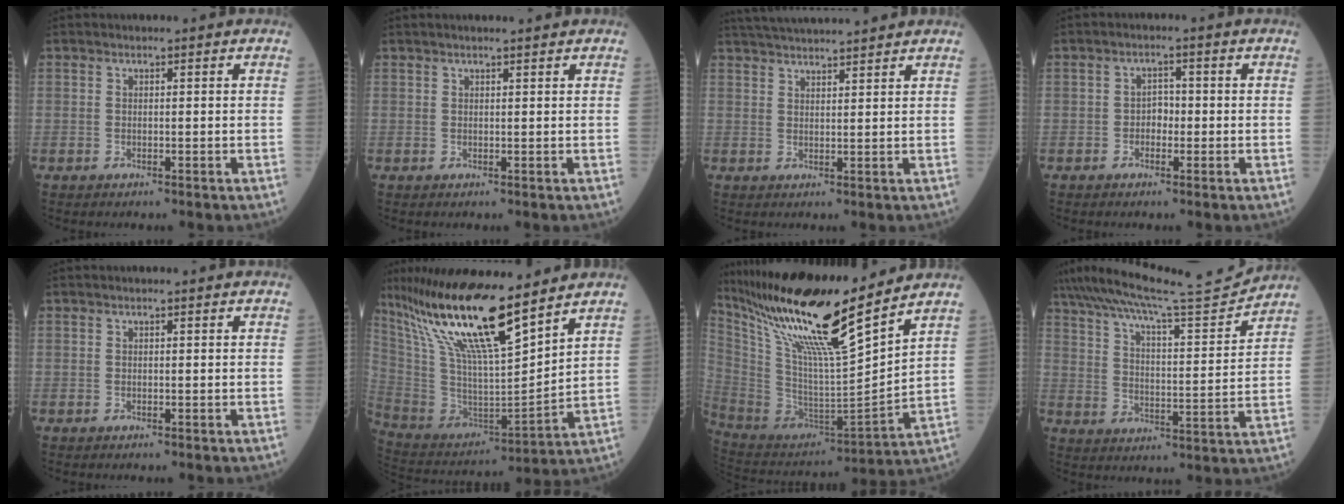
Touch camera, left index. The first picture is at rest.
{"total": 2.4, "force": [2.1, -0.1, 1.1], "torque": [-0.011, 0.016, 0.031]}
{"total": 10.1, "force": [9.4, 0.2, 3.6], "torque": [-0.068, 0.031, 0.144]}
{"total": 2.1, "force": [-0.5, 1.4, 1.4], "torque": [-0.016, 0.007, -0.011]}
{"total": 0.0}
{"total": 21.0, "force": [15.1, 2.5, 14.4], "torque": [-0.281, 0.002, 0.281]}
{"total": 22.4, "force": [16.9, 0.7, 14.6], "torque": [-0.274, -0.004, 0.313]}
{"total": 16.4, "force": [15.4, -1.1, 5.4], "torque": [-0.104, -0.027, 0.240]}